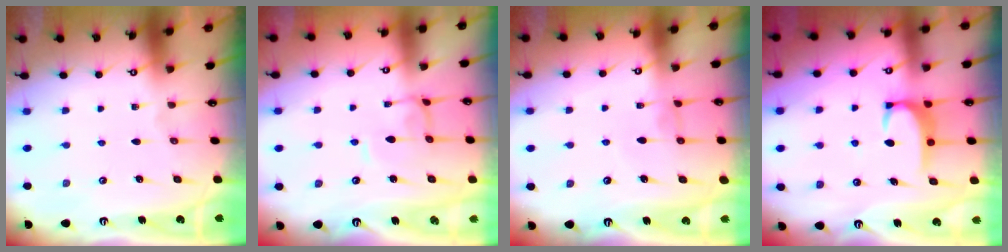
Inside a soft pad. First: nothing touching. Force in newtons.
{"total": 0.0}
{"total": 1.0, "press": 0.7, "slide": 0.7}
{"total": 2.7, "press": 2.7, "slide": 0.5}